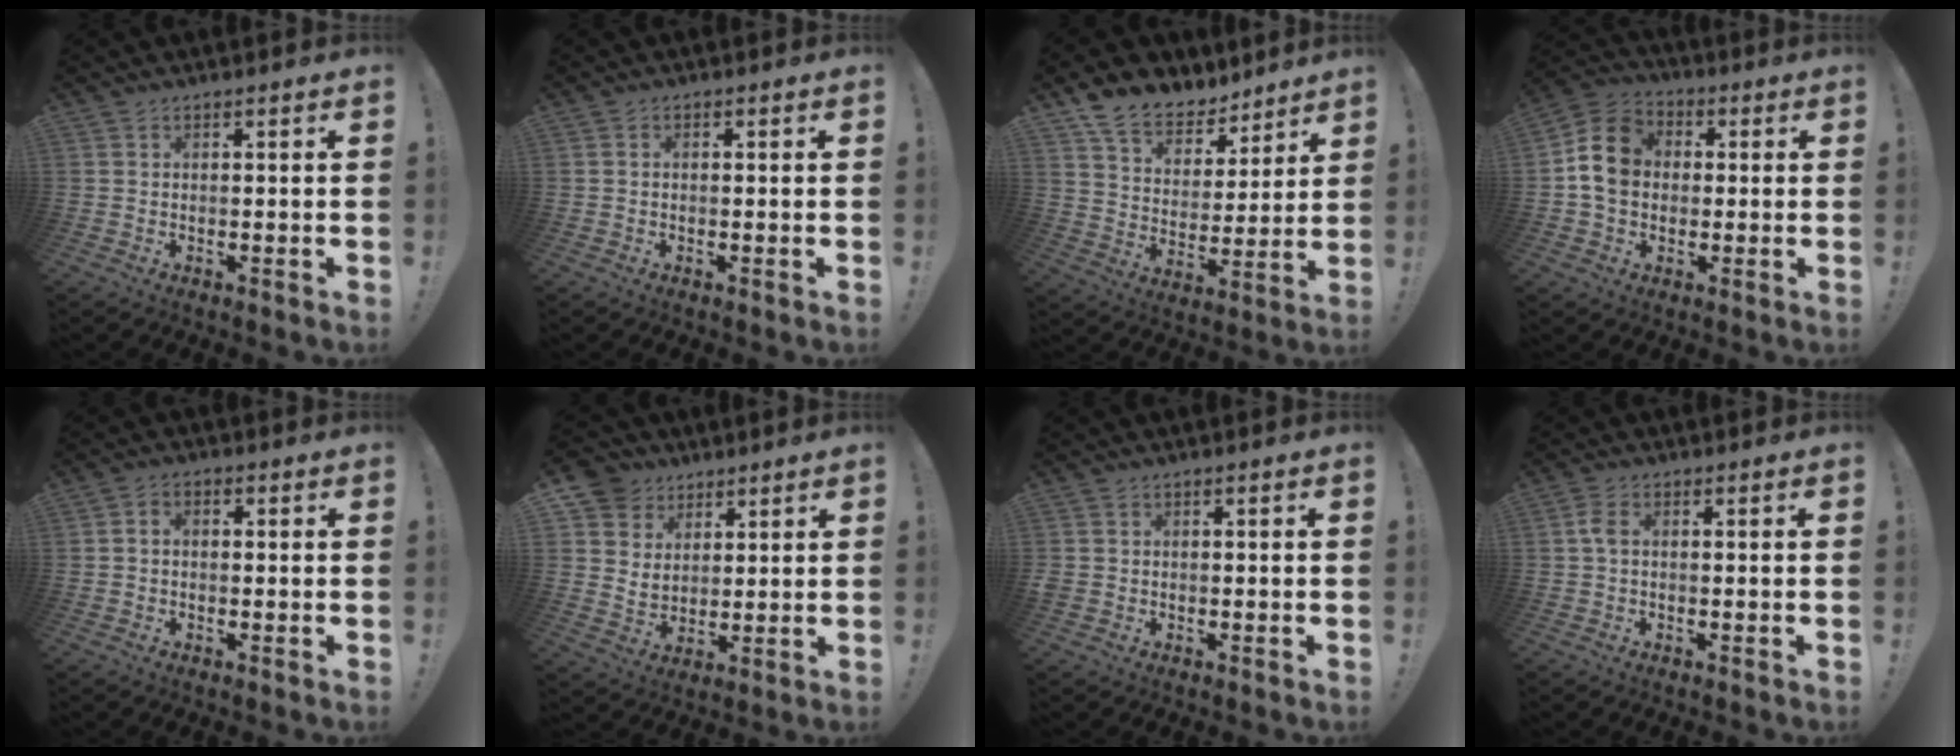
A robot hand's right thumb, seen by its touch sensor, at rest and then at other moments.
{"total": 0.7, "force": [-0.3, 0.4, 0.5], "torque": [-0.015, 0.005, -0.006]}
{"total": 11.8, "force": [9.6, 6.0, 3.1], "torque": [-0.065, -0.073, 0.182]}
{"total": 12.7, "force": [0.9, 10.4, 7.1], "torque": [-0.116, 0.017, 0.025]}
{"total": 1.7, "force": [-0.7, 1.1, 1.2], "torque": [-0.025, 0.009, -0.013]}
{"total": 8.8, "force": [4.9, 7.1, 1.5], "torque": [-0.021, -0.037, 0.098]}
{"total": 1.4, "force": [-0.1, 1.3, 0.5], "torque": [-0.015, 0.005, 0.000]}
{"total": 3.3, "force": [0.1, 1.7, 2.8], "torque": [-0.053, 0.009, 0.005]}